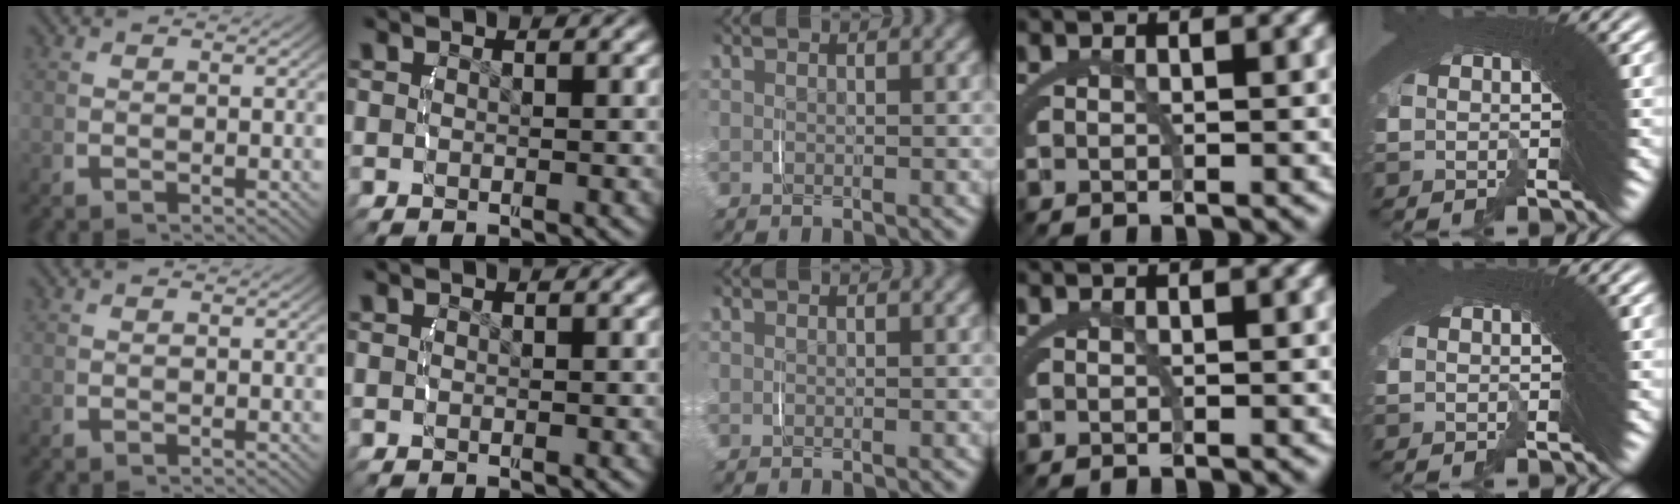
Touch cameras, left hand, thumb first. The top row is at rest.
{}